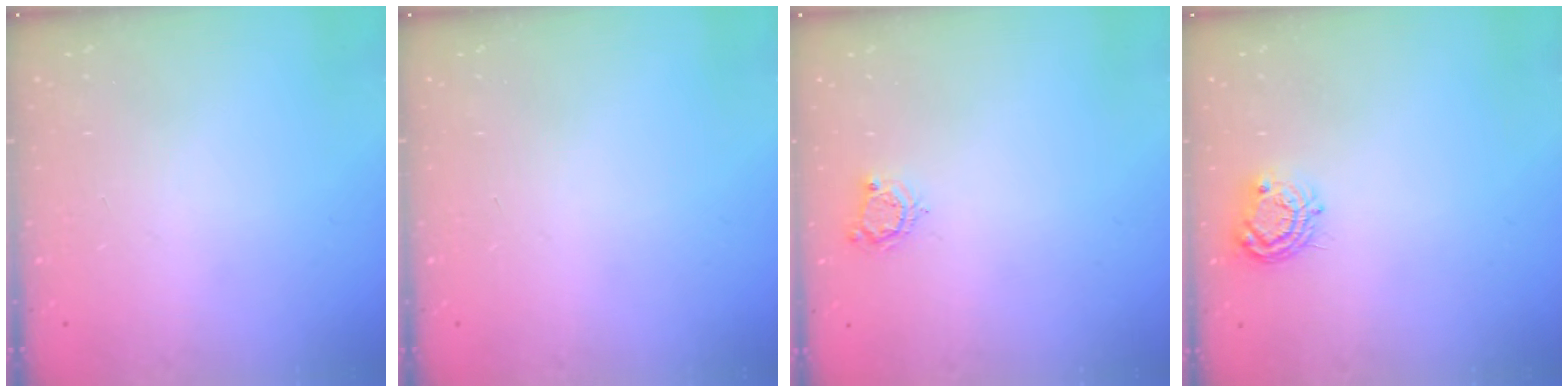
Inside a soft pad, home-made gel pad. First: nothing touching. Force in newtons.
{"total": 0.0}
{"total": 5.4, "press": 5.4, "slide": 0.3}
{"total": 7.6, "press": 7.6, "slide": 0.5}